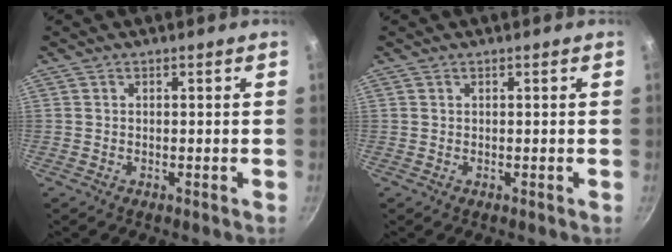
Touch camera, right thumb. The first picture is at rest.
{"total": 0.0}